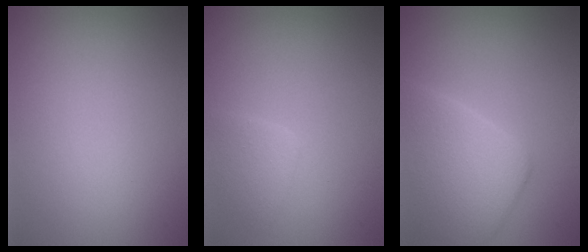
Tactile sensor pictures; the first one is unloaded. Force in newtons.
{"total": 1.9, "press": 1.9, "slide": 0.0}
{"total": 5.2, "press": 5.2, "slide": 0.3}